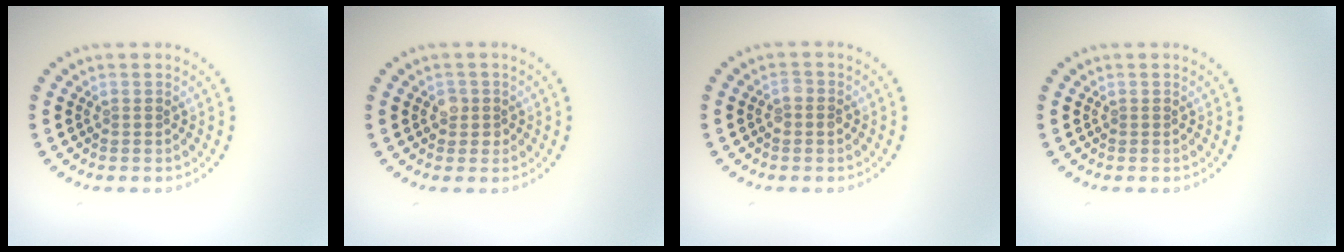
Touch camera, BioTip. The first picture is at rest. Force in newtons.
{"total": 1.4, "press": 1.3, "slide": 0.6}
{"total": 1.1, "press": 1.0, "slide": 0.3}
{"total": 0.0}